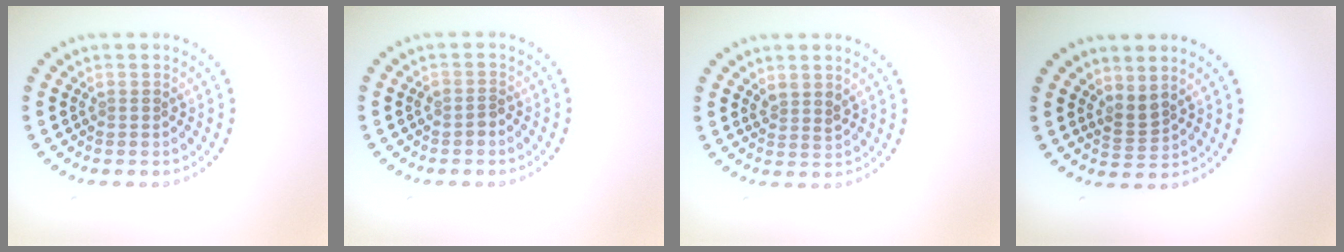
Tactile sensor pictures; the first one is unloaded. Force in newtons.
{"total": 0.9, "press": 0.8, "slide": 0.3}
{"total": 1.5, "press": 1.3, "slide": 0.8}
{"total": 1.9, "press": 1.4, "slide": 1.2}